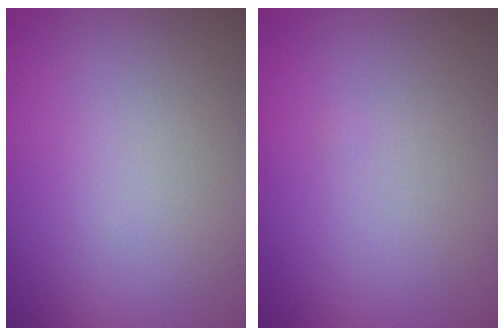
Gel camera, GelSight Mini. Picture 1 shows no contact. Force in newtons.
{"total": 0.0}